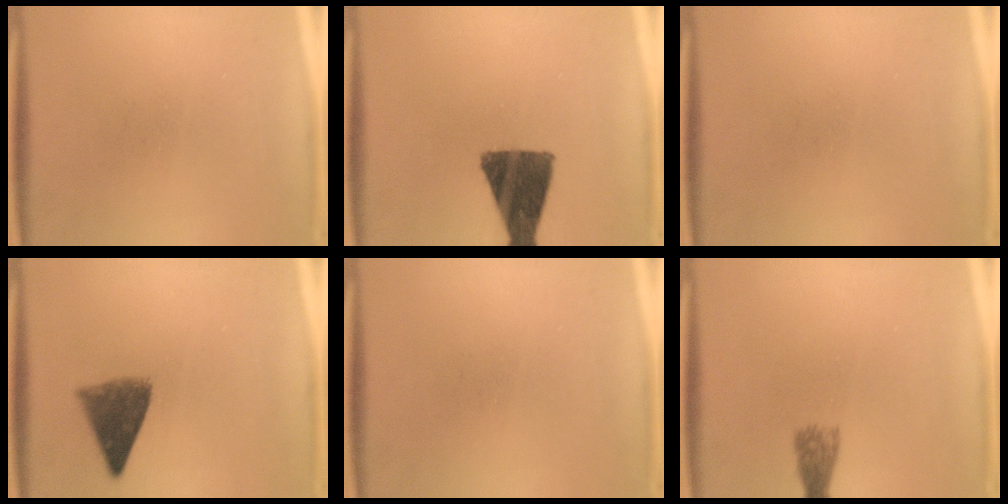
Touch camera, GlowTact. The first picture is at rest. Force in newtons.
{"total": 12.4}
{"total": 0.0}
{"total": 7.1}
{"total": 0.0}
{"total": 2.7}